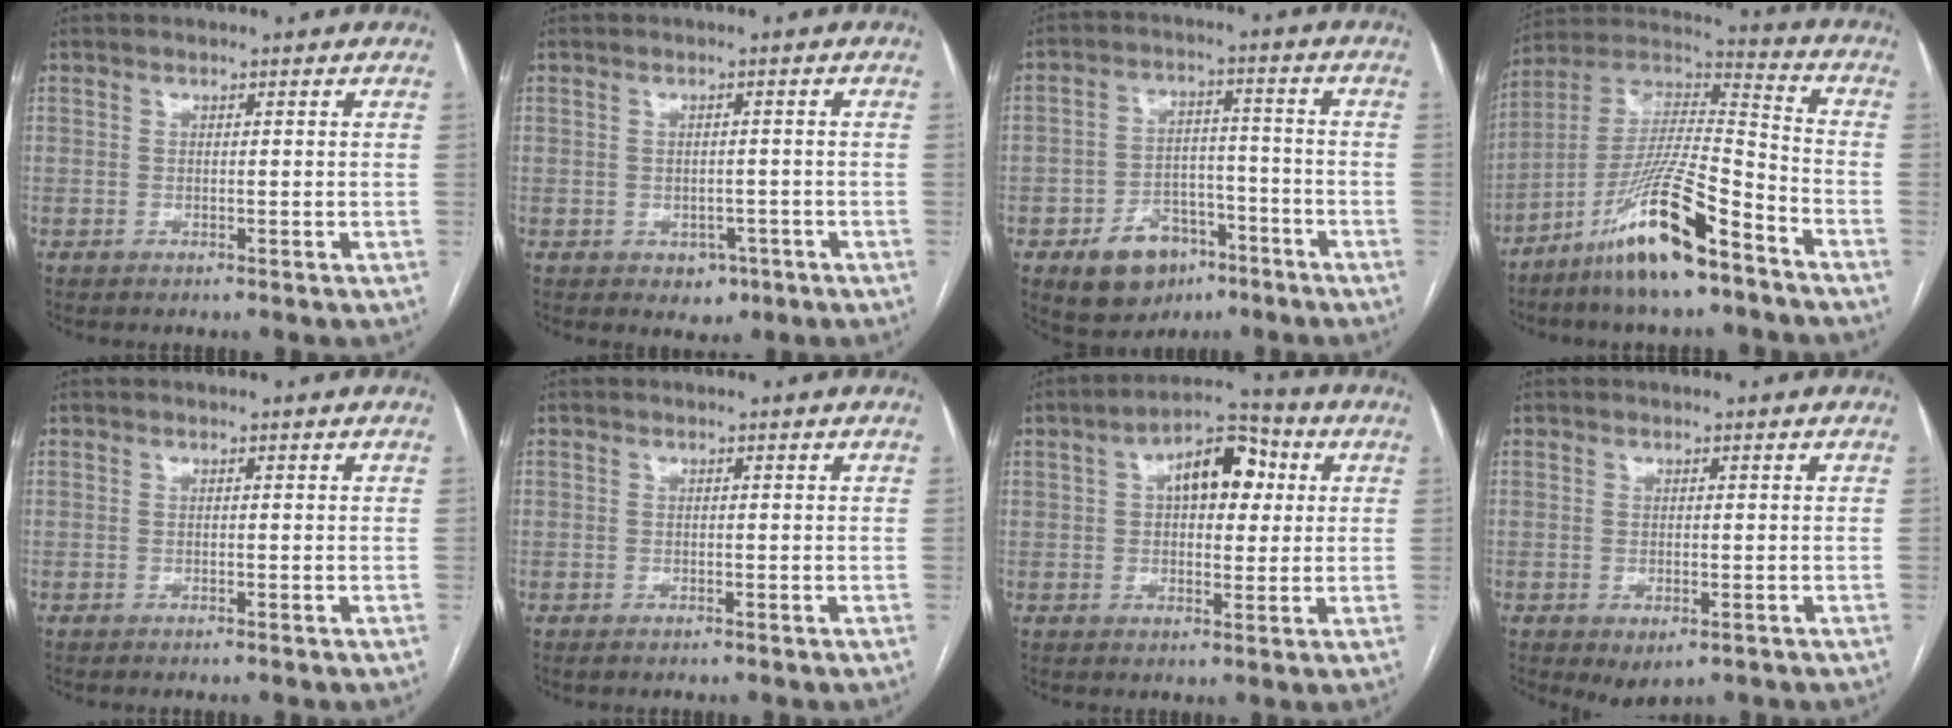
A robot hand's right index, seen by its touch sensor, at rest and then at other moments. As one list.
[{"total": 3.2, "force": [-1.5, 2.4, 1.4], "torque": [-0.008, 0.004, -0.009]}, {"total": 9.5, "force": [-5.3, 6.4, 4.6], "torque": [-0.076, 0.018, -0.078]}, {"total": 16.6, "force": [-10.6, 1.7, 12.6], "torque": [-0.250, -0.007, -0.194]}, {"total": 0.0}, {"total": 0.8, "force": [-0.5, 0.7, 0.1], "torque": [-0.003, 0.004, -0.007]}, {"total": 9.5, "force": [2.4, 4.7, 7.9], "torque": [-0.116, 0.035, 0.035]}, {"total": 2.9, "force": [-1.3, 1.3, 2.2], "torque": [-0.030, -0.004, -0.008]}]